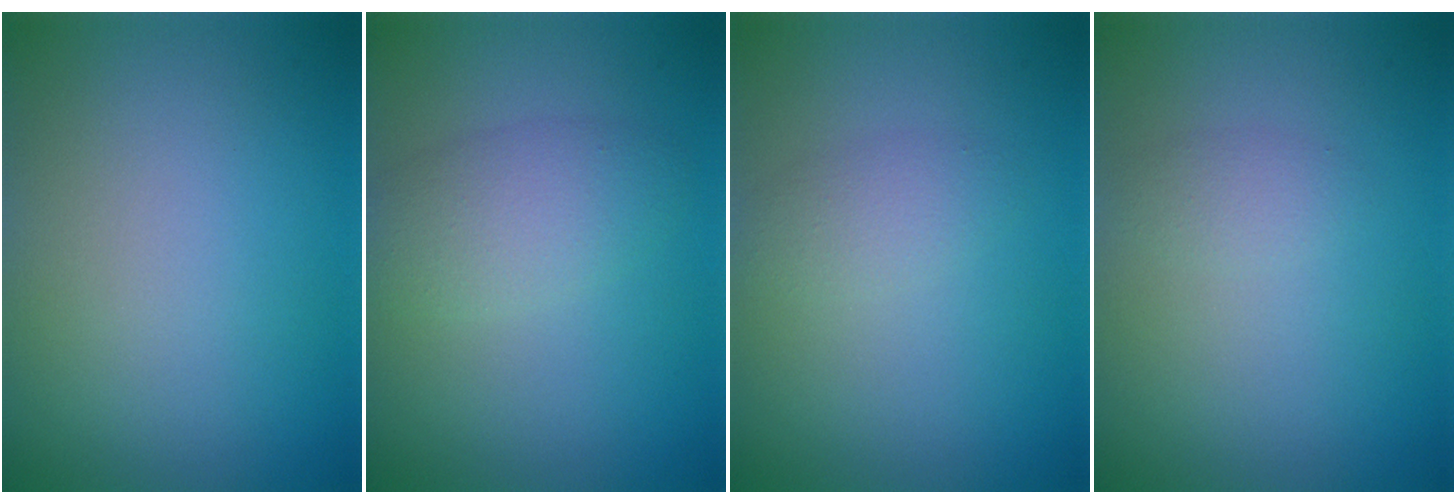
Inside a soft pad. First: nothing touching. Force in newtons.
{"total": 3.2, "press": 3.2, "slide": 0.1}
{"total": 1.7, "press": 1.7, "slide": 0.0}
{"total": 1.1, "press": 1.1, "slide": 0.1}